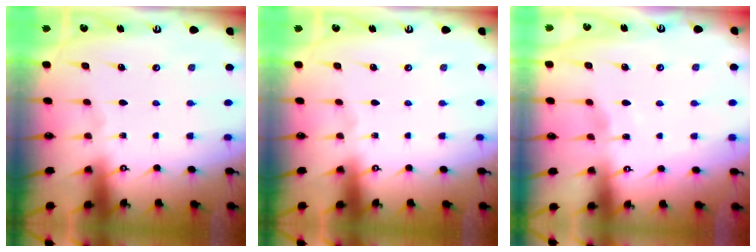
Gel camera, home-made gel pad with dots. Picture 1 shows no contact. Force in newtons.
{"total": 0.0}
{"total": 2.8, "press": 2.7, "slide": 0.3}